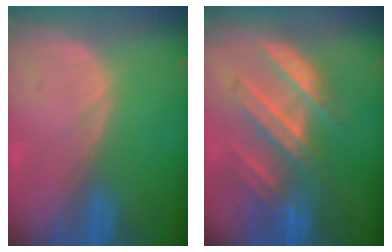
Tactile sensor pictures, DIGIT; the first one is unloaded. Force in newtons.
{"total": 8.2, "press": 7.8, "slide": 2.5}